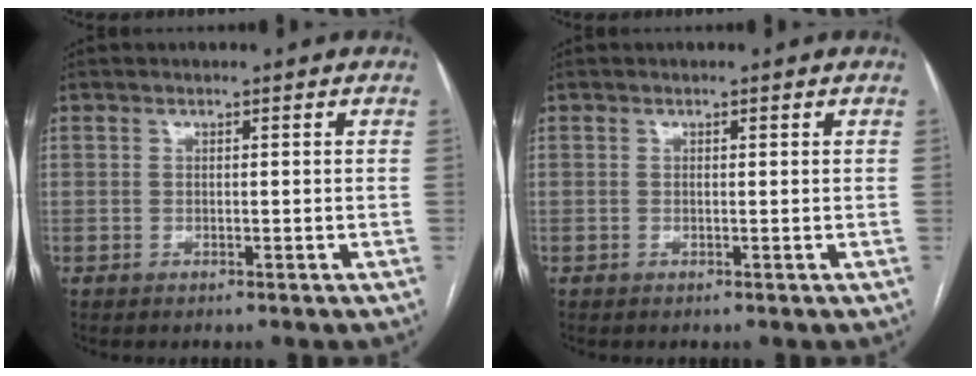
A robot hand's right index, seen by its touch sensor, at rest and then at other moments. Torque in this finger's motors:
{"motor_torque": [0.10, 0.04, 0.03, 0.01]}